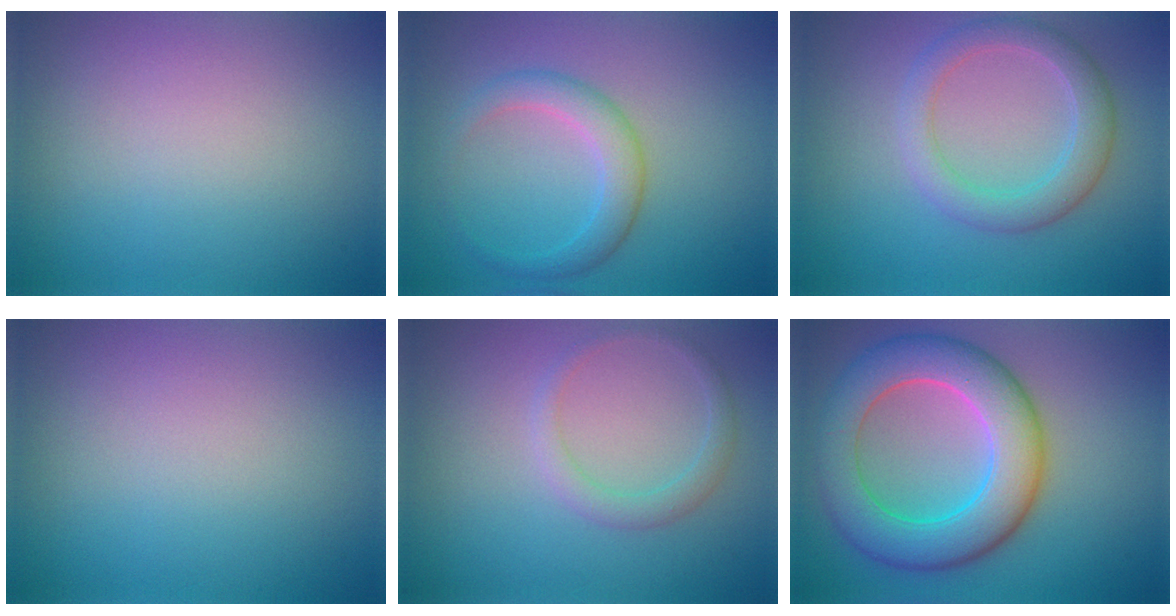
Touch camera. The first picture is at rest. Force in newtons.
{"total": 2.9, "press": 2.9, "slide": 0.1}
{"total": 3.5, "press": 3.5, "slide": 0.1}
{"total": 0.0}
{"total": 1.7, "press": 1.7, "slide": 0.2}
{"total": 8.8, "press": 8.8, "slide": 0.4}